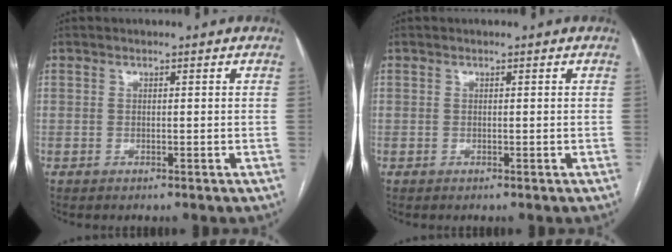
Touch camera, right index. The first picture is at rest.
{"total": 0.0}